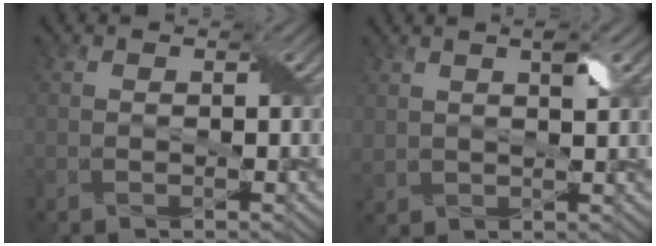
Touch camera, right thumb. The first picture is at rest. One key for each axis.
{"total": 3.8, "fx": 1.9, "fy": 1.6, "fz": 2.8, "tx": -0.066, "ty": 0.006, "tz": 0.039}